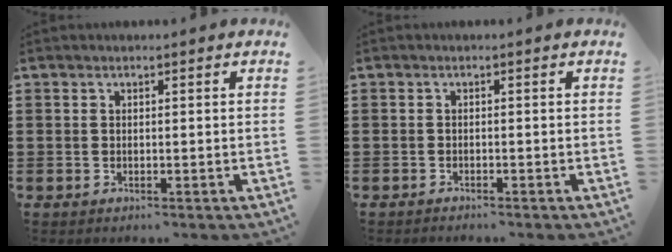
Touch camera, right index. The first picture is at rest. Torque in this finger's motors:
{"motor_torque": [-0.78, 0.78, -0.03, -0.04]}